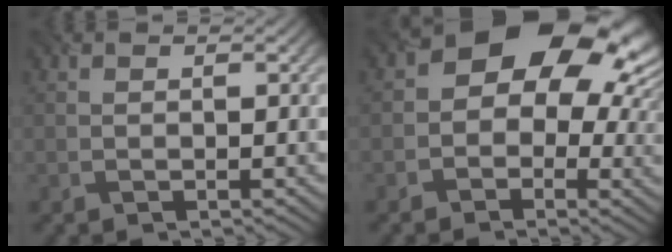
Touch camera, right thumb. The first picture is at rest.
{"total": 13.3, "force": [2.7, 9.1, 9.3], "torque": [-0.106, 0.001, 0.032]}